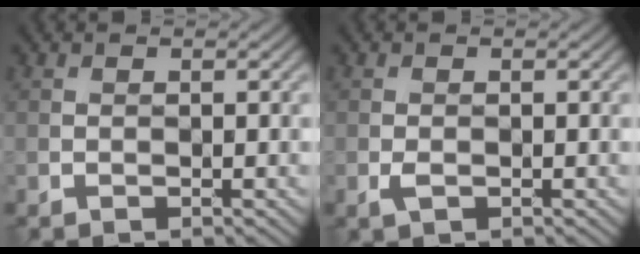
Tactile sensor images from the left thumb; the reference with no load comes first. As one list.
[{"total": 1.0, "force": [-0.3, 0.6, 0.8], "torque": [-0.019, -0.001, -0.007]}]